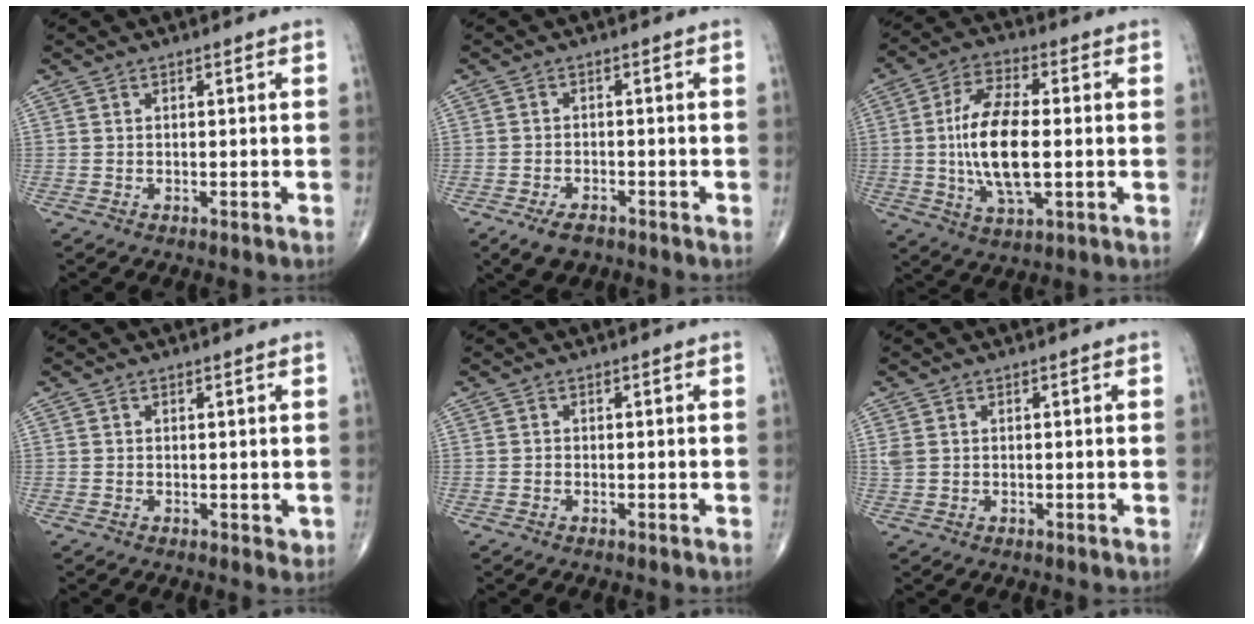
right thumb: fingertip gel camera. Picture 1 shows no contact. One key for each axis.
{"total": 1.3, "fx": -0.5, "fy": 0.6, "fz": 0.9, "tx": -0.017, "ty": -0.004, "tz": -0.011}
{"total": 14.5, "fx": -0.5, "fy": 6.2, "fz": 13.0, "tx": -0.251, "ty": 0.004, "tz": -0.010}
{"total": 0.9, "fx": 0.3, "fy": 0.6, "fz": 0.6, "tx": -0.008, "ty": -0.003, "tz": 0.007}
{"total": 0.0}
{"total": 1.7, "fx": 0.5, "fy": 1.3, "fz": 1.0, "tx": -0.032, "ty": 0.003, "tz": 0.015}